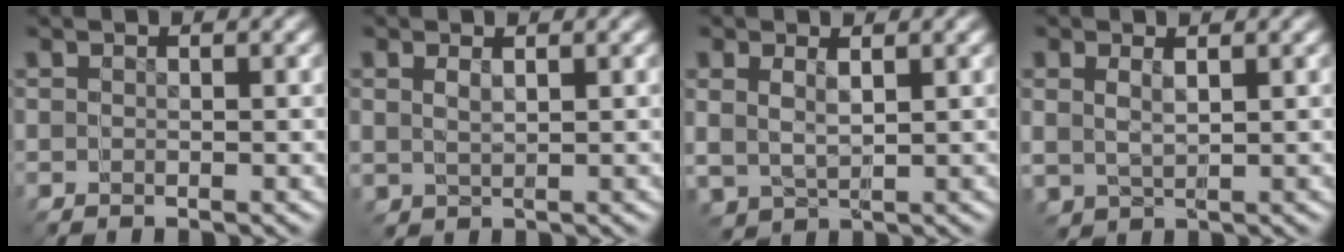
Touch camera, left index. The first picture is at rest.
{"total": 0.6, "force": [0.0, 0.2, 0.6], "torque": [0.002, 0.000, 0.004]}
{"total": 1.6, "force": [0.6, 0.8, 1.3], "torque": [-0.018, -0.007, 0.020]}
{"total": 1.1, "force": [0.2, 0.3, 1.1], "torque": [-0.006, -0.002, 0.011]}